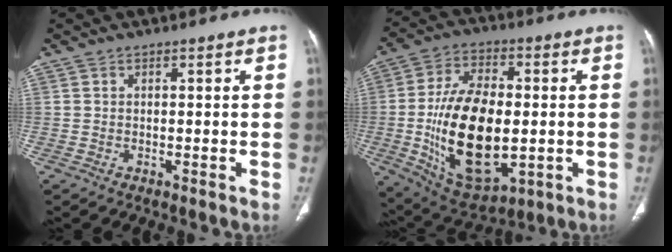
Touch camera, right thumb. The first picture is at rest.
{"total": 21.4, "force": [-2.1, 11.7, 17.8], "torque": [-0.306, -0.002, -0.018]}